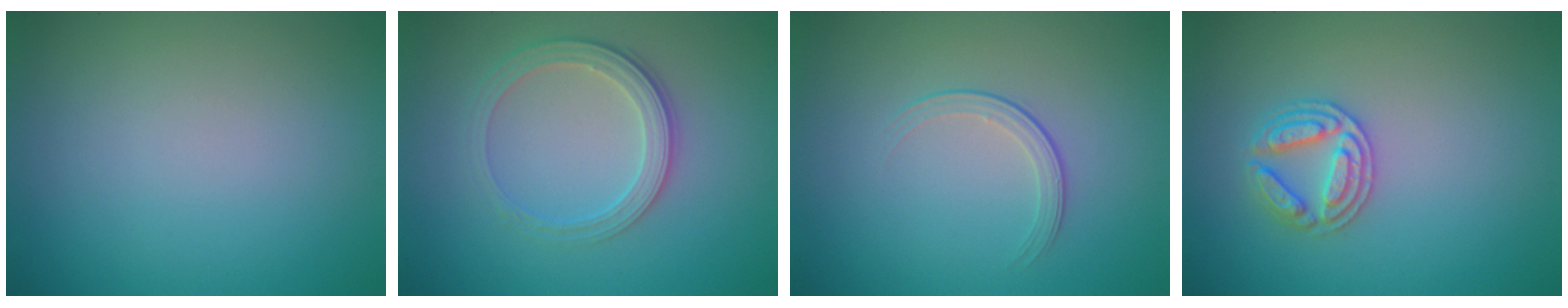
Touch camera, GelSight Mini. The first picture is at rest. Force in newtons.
{"total": 2.8, "press": 2.7, "slide": 0.9}
{"total": 1.7, "press": 0.9, "slide": 1.4}
{"total": 2.7, "press": 2.7, "slide": 0.4}